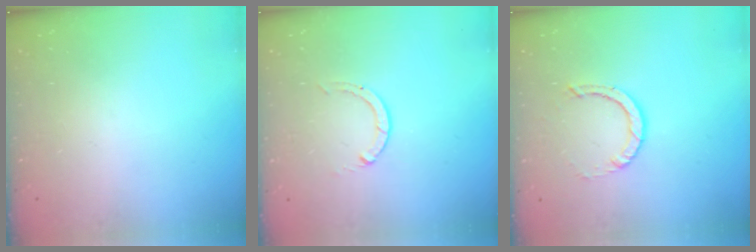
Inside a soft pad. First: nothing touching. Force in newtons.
{"total": 0.0}
{"total": 2.9, "press": 2.9, "slide": 0.2}